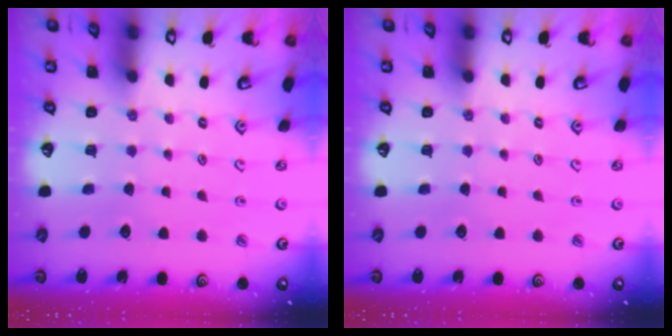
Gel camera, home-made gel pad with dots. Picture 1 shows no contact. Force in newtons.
{"total": 0.0}